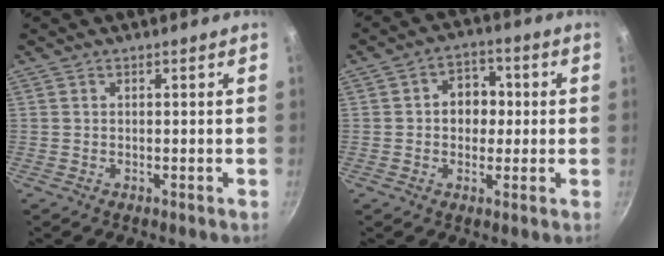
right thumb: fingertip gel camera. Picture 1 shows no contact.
{"total": 7.2, "force": [0.4, 5.8, 4.2], "torque": [-0.019, 0.012, 0.001]}